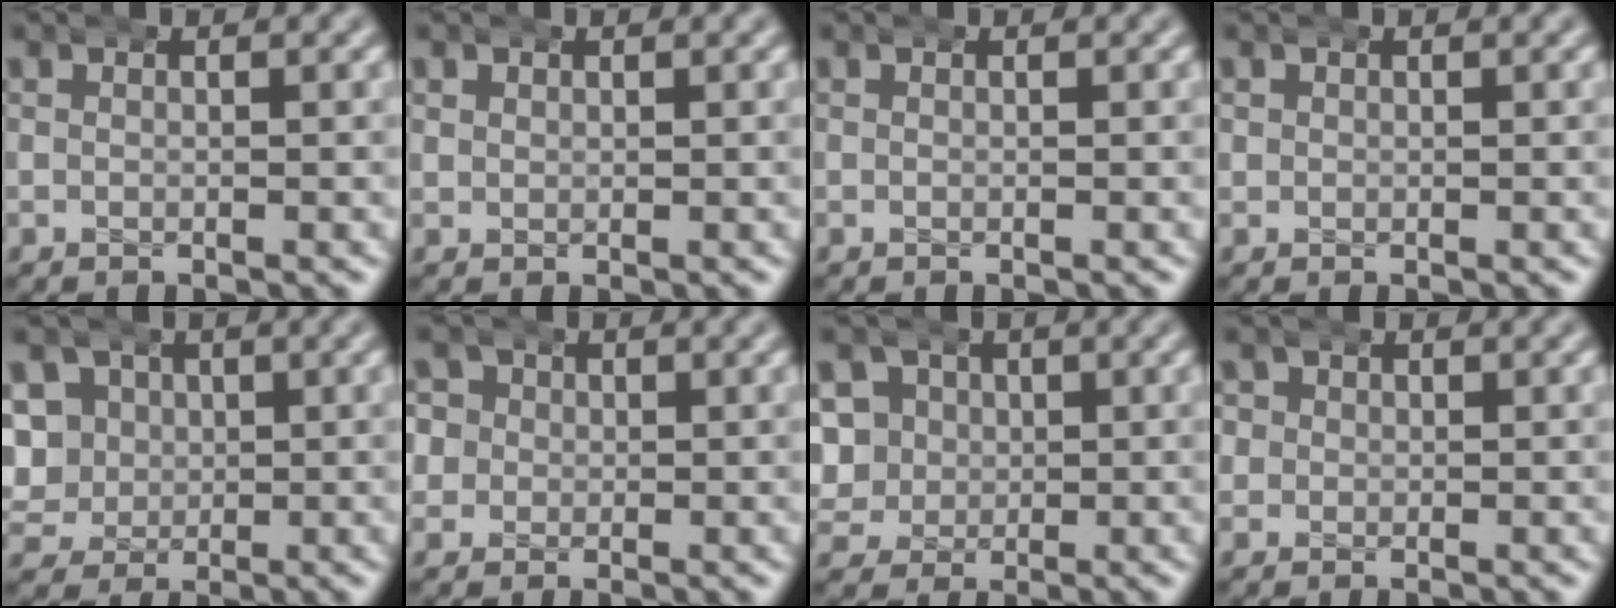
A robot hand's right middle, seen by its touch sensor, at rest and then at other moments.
{"total": 0.9, "force": [0.5, 0.7, 0.1], "torque": [-0.004, -0.001, 0.012]}
{"total": 0.0}
{"total": 0.6, "force": [0.3, 0.5, 0.0], "torque": [-0.004, 0.001, 0.007]}
{"total": 11.0, "force": [1.1, 10.2, 4.2], "torque": [-0.127, -0.022, 0.010]}
{"total": 5.5, "force": [0.9, 5.1, 2.0], "torque": [-0.056, -0.004, 0.008]}
{"total": 10.1, "force": [0.5, 9.4, 3.8], "torque": [-0.115, -0.026, 0.003]}
{"total": 2.4, "force": [0.4, 2.3, 0.7], "torque": [-0.025, -0.002, 0.005]}